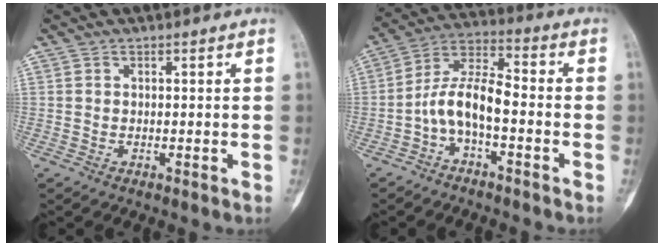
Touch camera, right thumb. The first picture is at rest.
{"total": 9.2, "force": [-2.9, 3.9, 7.8], "torque": [-0.149, 0.056, -0.065]}